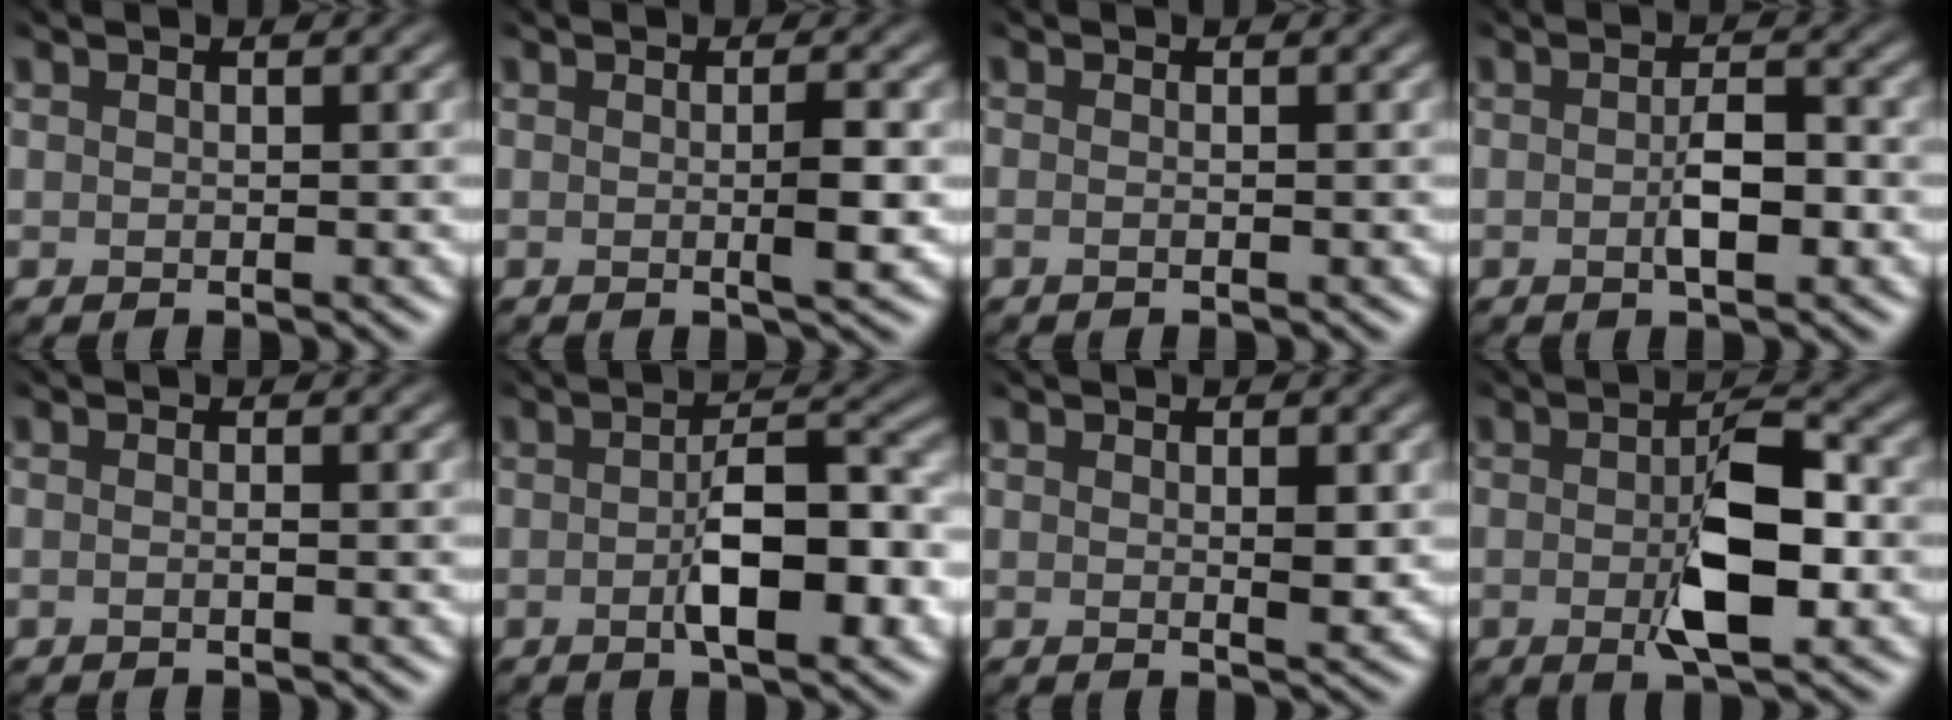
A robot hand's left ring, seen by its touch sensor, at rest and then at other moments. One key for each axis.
{"total": 2.2, "fx": -0.5, "fy": 0.4, "fz": 2.1, "tx": -0.033, "ty": -0.004, "tz": -0.004}
{"total": 0.8, "fx": -0.2, "fy": 0.3, "fz": 0.7, "tx": -0.007, "ty": -0.004, "tz": -0.012}
{"total": 3.0, "fx": -1.2, "fy": 1.1, "fz": 2.5, "tx": -0.046, "ty": -0.002, "tz": -0.016}
{"total": 1.1, "fx": -0.1, "fy": 0.6, "fz": 0.9, "tx": -0.002, "ty": -0.006, "tz": -0.017}
{"total": 6.5, "fx": -1.9, "fy": 2.6, "fz": 5.7, "tx": -0.092, "ty": -0.003, "tz": -0.027}
{"total": 1.6, "fx": 0.3, "fy": 0.5, "fz": 1.5, "tx": -0.026, "ty": -0.004, "tz": 0.011}
{"total": 6.3, "fx": -1.4, "fy": 2.2, "fz": 5.7, "tx": -0.094, "ty": -0.003, "tz": -0.023}